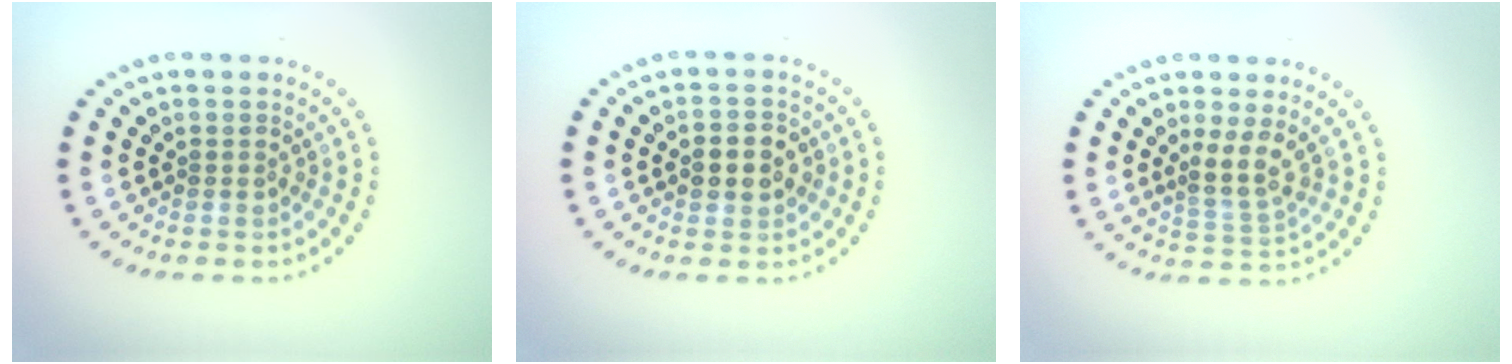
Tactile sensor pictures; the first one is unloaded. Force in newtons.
{"total": 2.8, "press": 2.8, "slide": 0.3}
{"total": 2.7, "press": 1.9, "slide": 1.9}